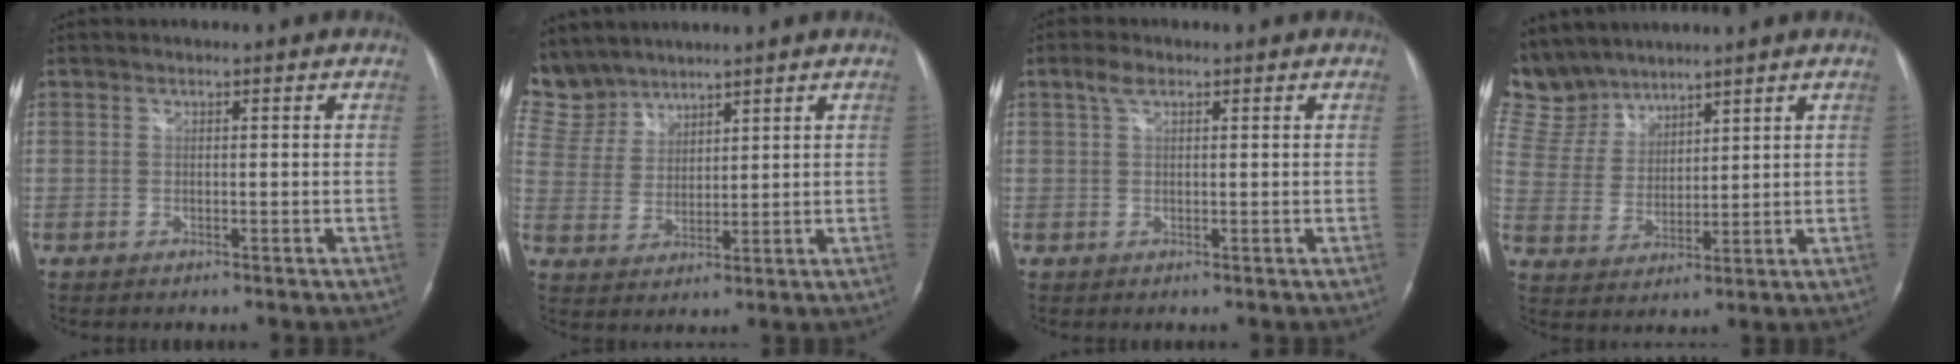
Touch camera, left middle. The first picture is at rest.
{"total": 8.8, "force": [8.1, 3.6, 0.2], "torque": [-0.019, 0.013, 0.180]}
{"total": 2.0, "force": [1.2, 0.9, 1.4], "torque": [-0.034, 0.014, 0.025]}
{"total": 11.1, "force": [10.1, 4.3, 1.2], "torque": [-0.046, 0.018, 0.220]}